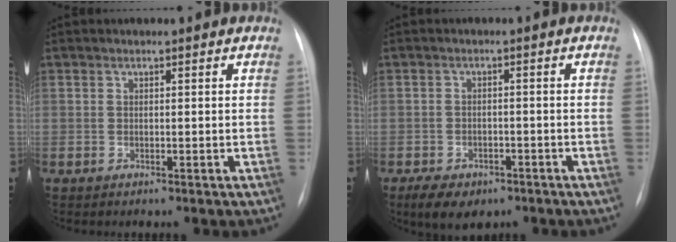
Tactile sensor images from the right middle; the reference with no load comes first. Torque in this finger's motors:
{"motor_torque": [0.62, -0.41, 0.08, 0.03]}